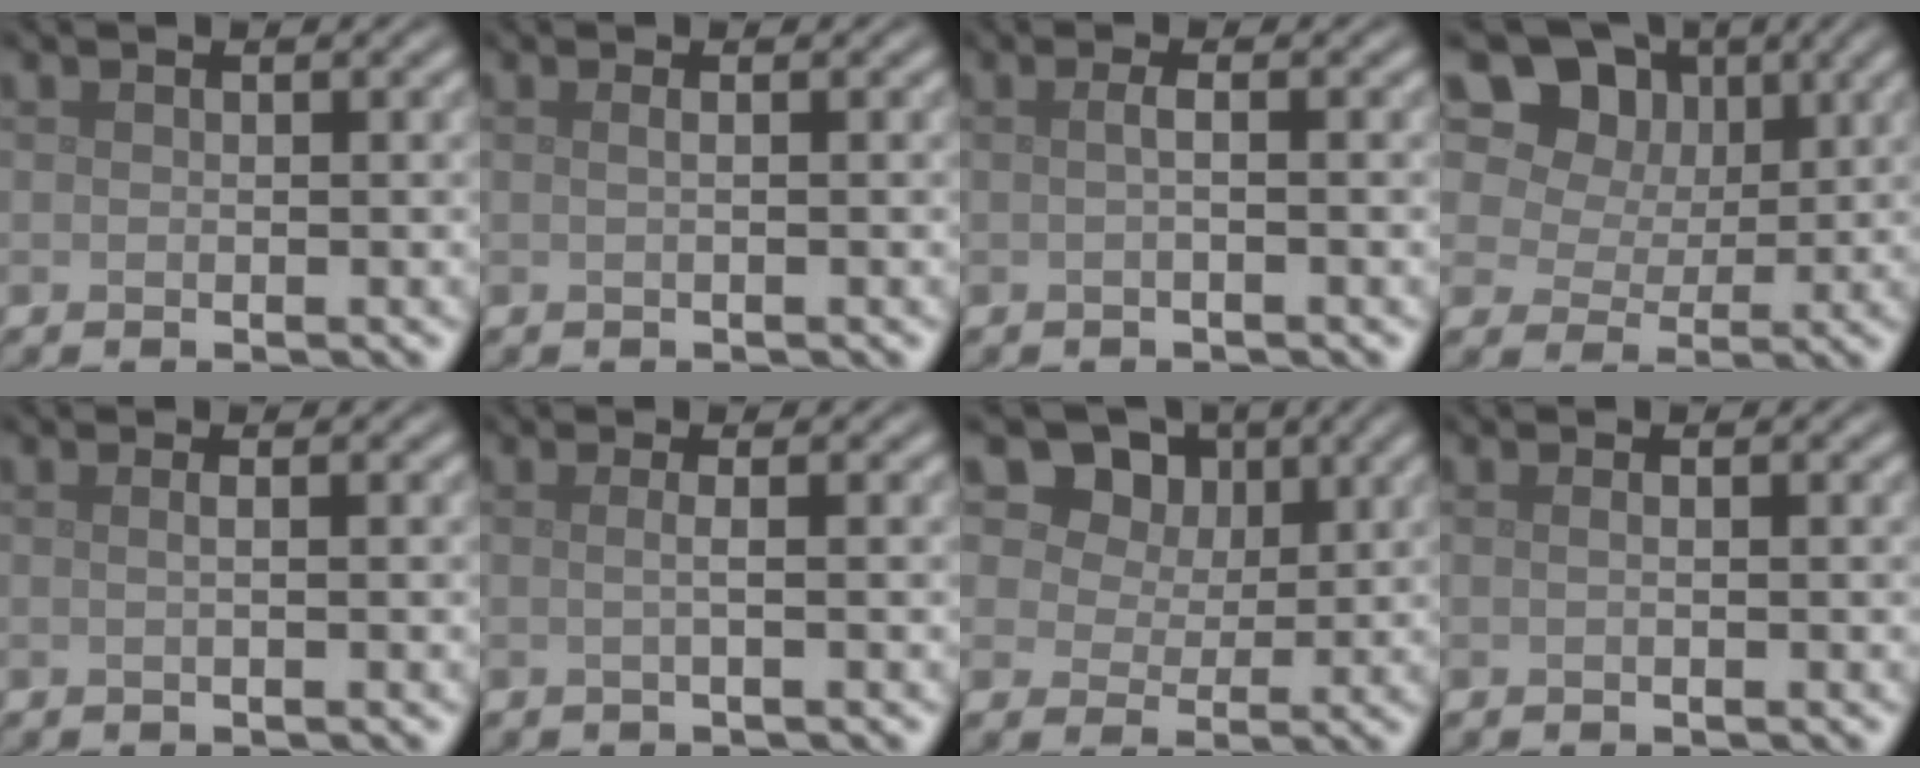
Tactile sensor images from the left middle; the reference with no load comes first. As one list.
[{"total": 1.0, "force": [0.2, 0.4, 0.8], "torque": [-0.008, -0.002, -0.008]}, {"total": 1.2, "force": [0.0, 0.4, 1.1], "torque": [-0.015, 0.002, -0.004]}, {"total": 16.5, "force": [8.6, 12.3, 6.9], "torque": [-0.185, 0.039, 0.160]}, {"total": 1.2, "force": [0.3, 0.5, 1.0], "torque": [-0.007, -0.004, -0.010]}, {"total": 1.5, "force": [0.1, 0.6, 1.4], "torque": [-0.016, -0.003, -0.015]}, {"total": 12.9, "force": [7.5, 8.6, 5.9], "torque": [-0.131, 0.025, 0.123]}, {"total": 0.6, "force": [0.0, 0.3, 0.6], "torque": [-0.007, 0.000, -0.004]}]